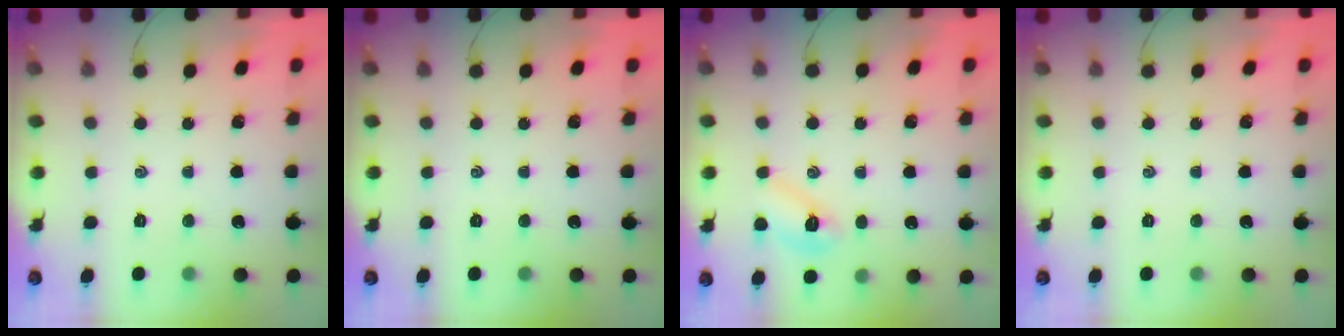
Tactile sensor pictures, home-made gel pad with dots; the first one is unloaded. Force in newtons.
{"total": 0.0}
{"total": 6.0, "press": 5.9, "slide": 0.8}
{"total": 0.0}